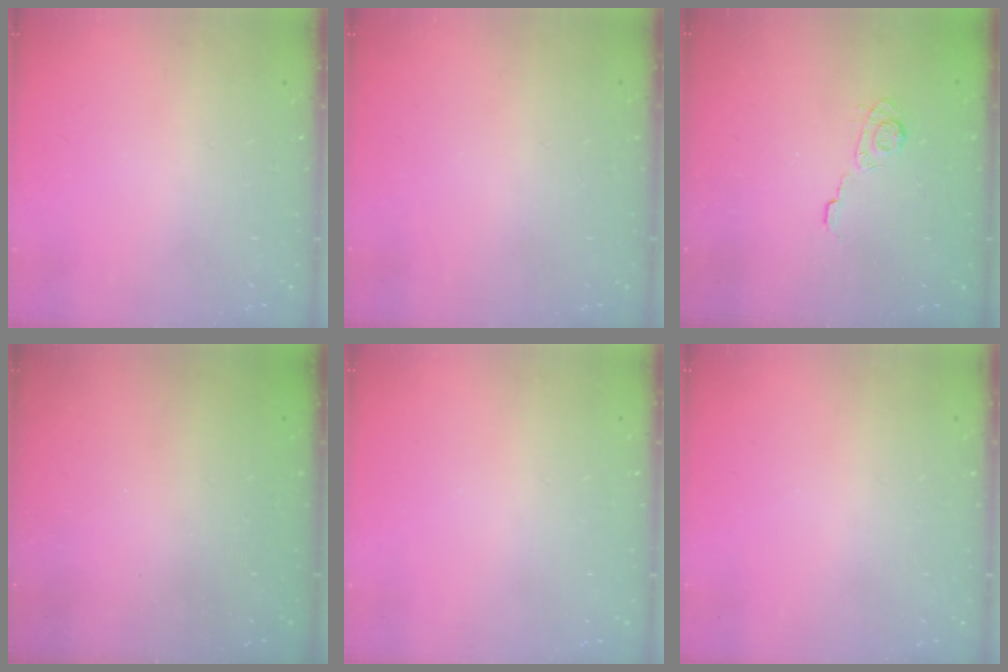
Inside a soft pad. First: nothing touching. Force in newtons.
{"total": 0.0}
{"total": 4.2, "press": 3.8, "slide": 1.6}
{"total": 2.4, "press": 2.3, "slide": 0.8}
{"total": 0.0}
{"total": 0.0}